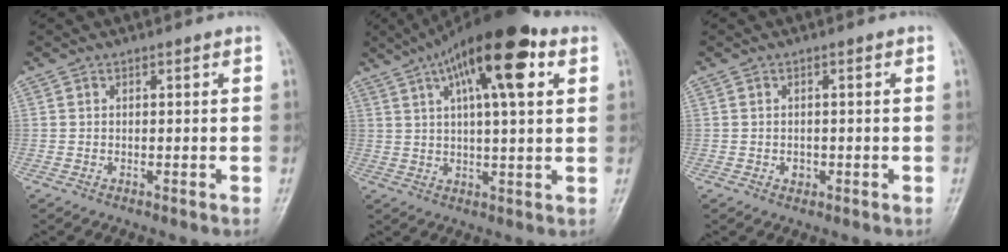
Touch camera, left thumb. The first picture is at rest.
{"total": 17.5, "force": [7.6, 5.3, 14.9], "torque": [-0.224, 0.008, 0.114]}
{"total": 1.4, "force": [-0.4, 1.2, 0.7], "torque": [-0.003, 0.003, -0.005]}